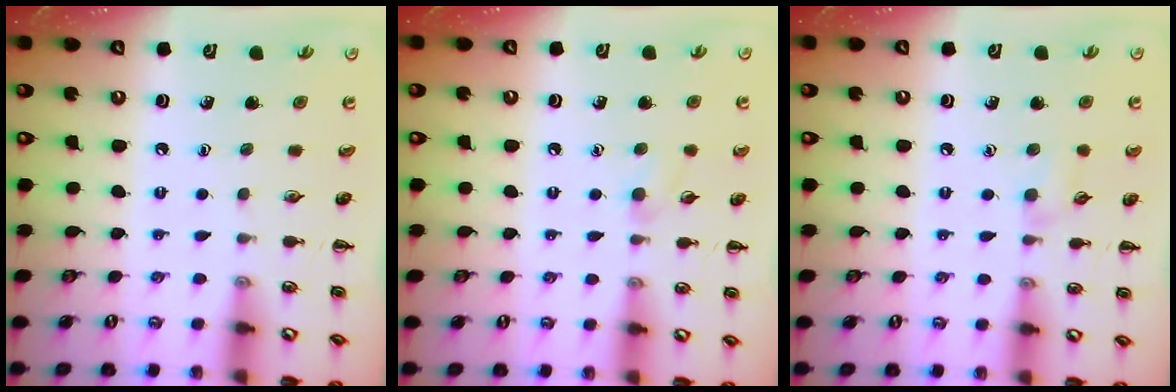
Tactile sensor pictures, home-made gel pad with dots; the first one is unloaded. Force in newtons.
{"total": 4.4, "press": 3.9, "slide": 1.9}
{"total": 6.4, "press": 5.9, "slide": 2.4}